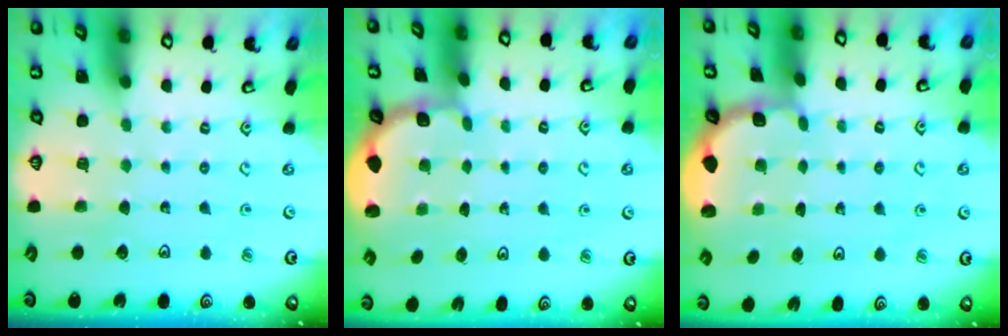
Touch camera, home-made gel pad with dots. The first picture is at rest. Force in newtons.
{"total": 1.9, "press": 1.8, "slide": 0.7}
{"total": 1.8, "press": 1.6, "slide": 0.8}